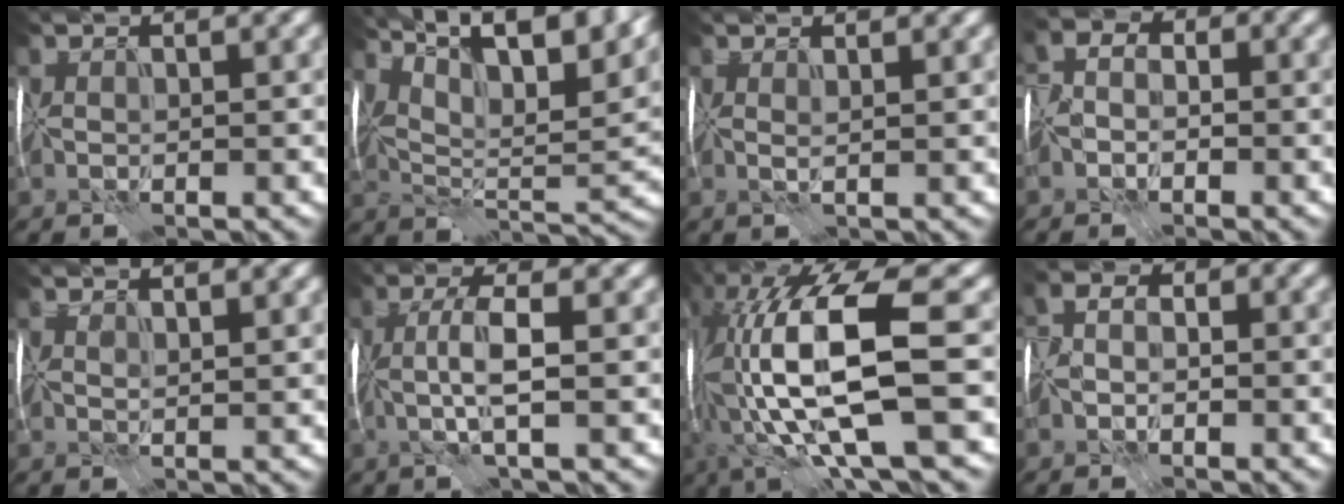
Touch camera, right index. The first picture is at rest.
{"total": 15.1, "force": [9.6, 4.7, 10.6], "torque": [-0.173, 0.031, 0.139]}
{"total": 1.0, "force": [0.9, 0.1, 0.5], "torque": [-0.013, 0.009, 0.010]}
{"total": 1.8, "force": [-1.1, 1.3, 0.4], "torque": [-0.017, 0.011, -0.027]}
{"total": 3.2, "force": [2.7, 0.8, 1.5], "torque": [-0.014, 0.022, 0.017]}
{"total": 2.3, "force": [0.1, -0.2, 2.3], "torque": [-0.069, 0.006, 0.001]}
{"total": 15.4, "force": [0.1, 5.1, 14.5], "torque": [-0.301, -0.007, 0.030]}
{"total": 1.4, "force": [-1.0, 1.0, 0.3], "torque": [-0.012, 0.012, -0.023]}